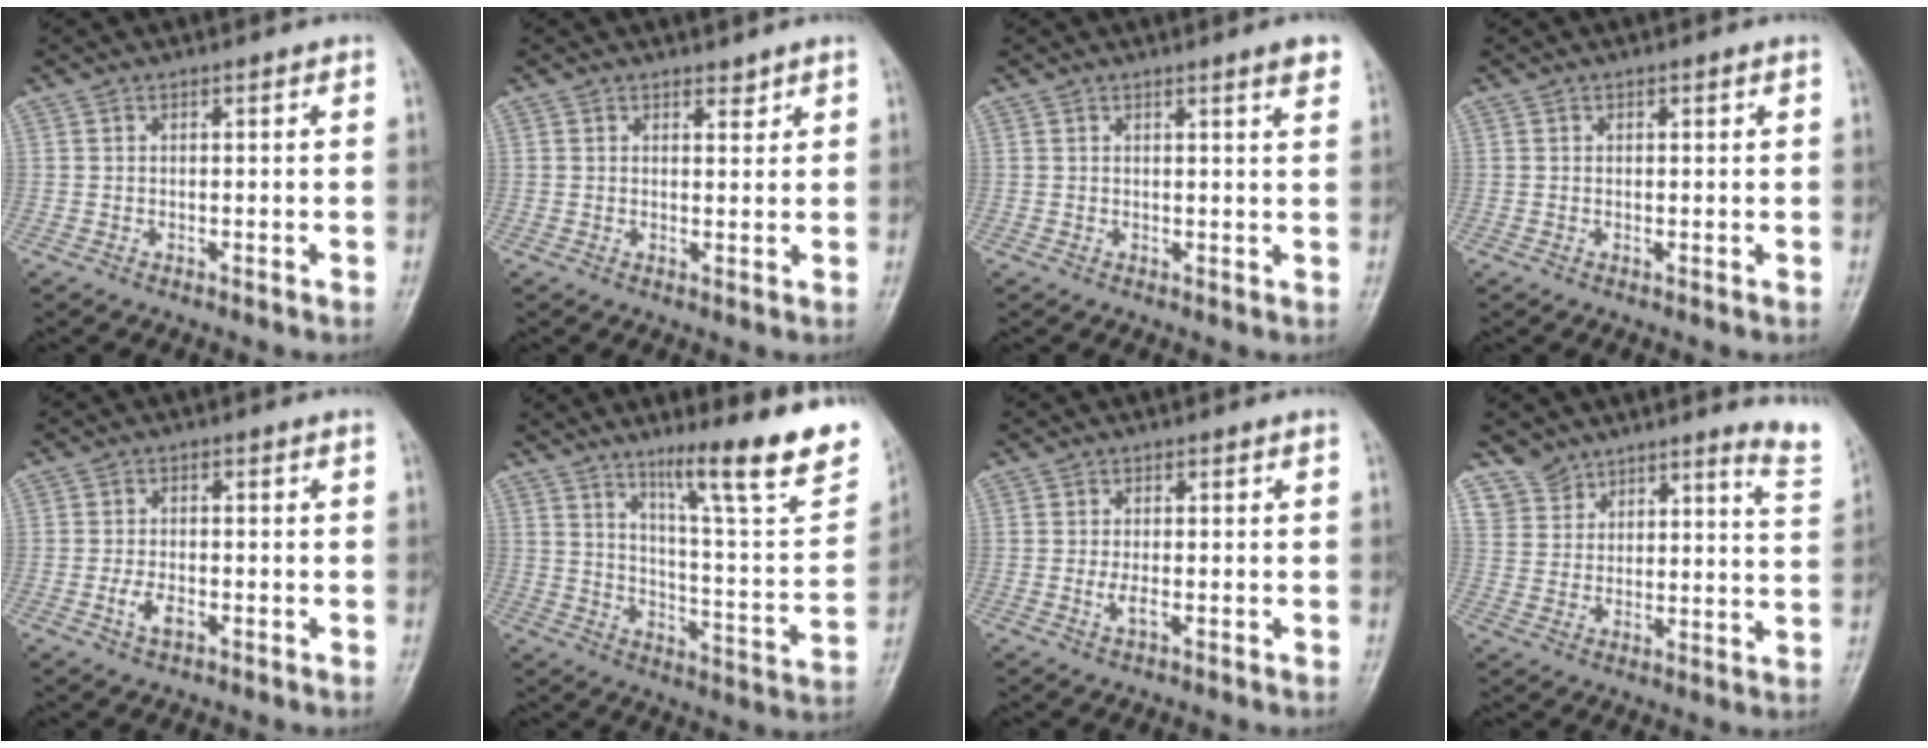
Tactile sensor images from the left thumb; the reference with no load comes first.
{"total": 1.8, "force": [1.3, 0.9, 0.7], "torque": [0.003, -0.008, 0.018]}
{"total": 3.0, "force": [2.0, 0.1, 2.2], "torque": [-0.027, -0.010, 0.025]}
{"total": 0.8, "force": [0.2, 0.5, 0.5], "torque": [-0.002, 0.001, 0.002]}
{"total": 3.7, "force": [-1.5, 2.1, 2.7], "torque": [-0.051, 0.007, -0.027]}
{"total": 21.0, "force": [14.1, 2.8, 15.3], "torque": [-0.188, -0.076, 0.216]}
{"total": 2.3, "force": [-0.6, 1.0, 2.1], "torque": [-0.045, -0.003, -0.013]}
{"total": 10.2, "force": [9.8, 2.8, 0.2], "torque": [0.040, -0.091, 0.129]}